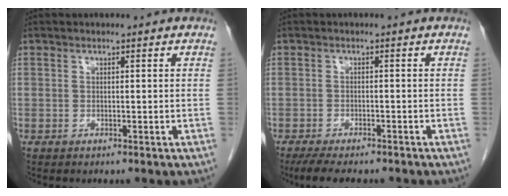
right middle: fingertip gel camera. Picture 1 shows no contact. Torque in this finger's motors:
{"motor_torque": [0.69, -0.48, 0.28, 0.08]}